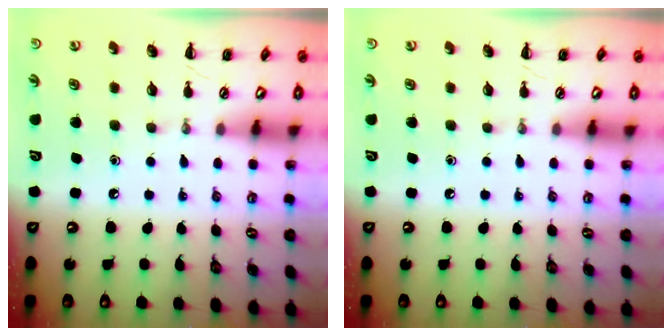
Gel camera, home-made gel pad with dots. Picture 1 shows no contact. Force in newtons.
{"total": 0.0}